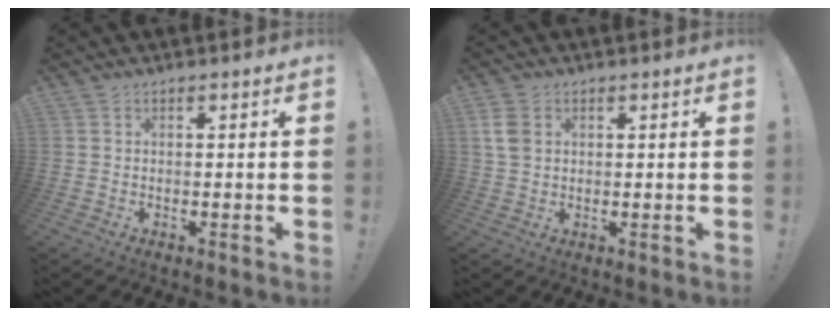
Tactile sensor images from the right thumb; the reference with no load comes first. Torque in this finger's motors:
{"motor_torque": [-0.46, 0.50, 0.24, -0.12, 0.00]}